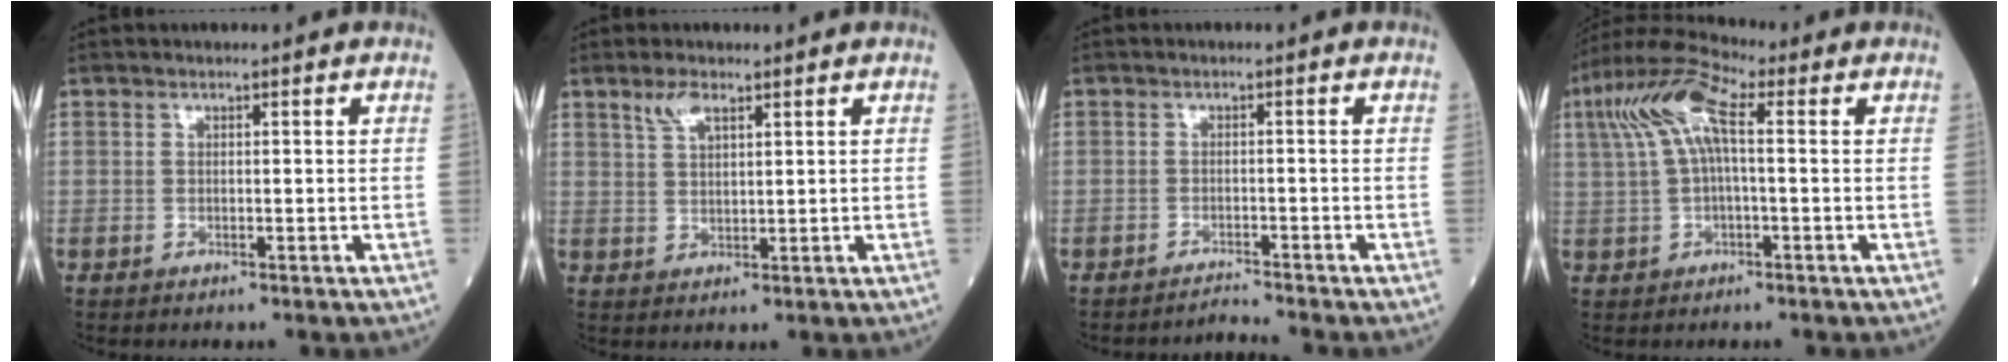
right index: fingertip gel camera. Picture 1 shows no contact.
{"total": 3.2, "force": [2.2, 0.9, 2.2], "torque": [-0.048, 0.005, 0.048]}
{"total": 2.2, "force": [-1.9, -1.1, -0.6], "torque": [0.013, -0.011, -0.025]}
{"total": 9.3, "force": [2.3, 2.4, 8.7], "torque": [-0.190, 0.041, 0.040]}